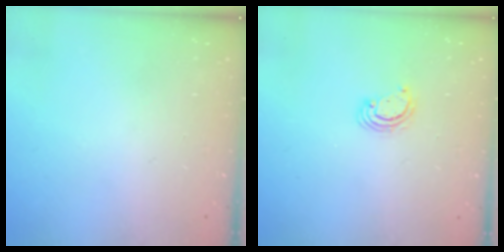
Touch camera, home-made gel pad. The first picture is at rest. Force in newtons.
{"total": 3.1, "press": 3.1, "slide": 0.3}